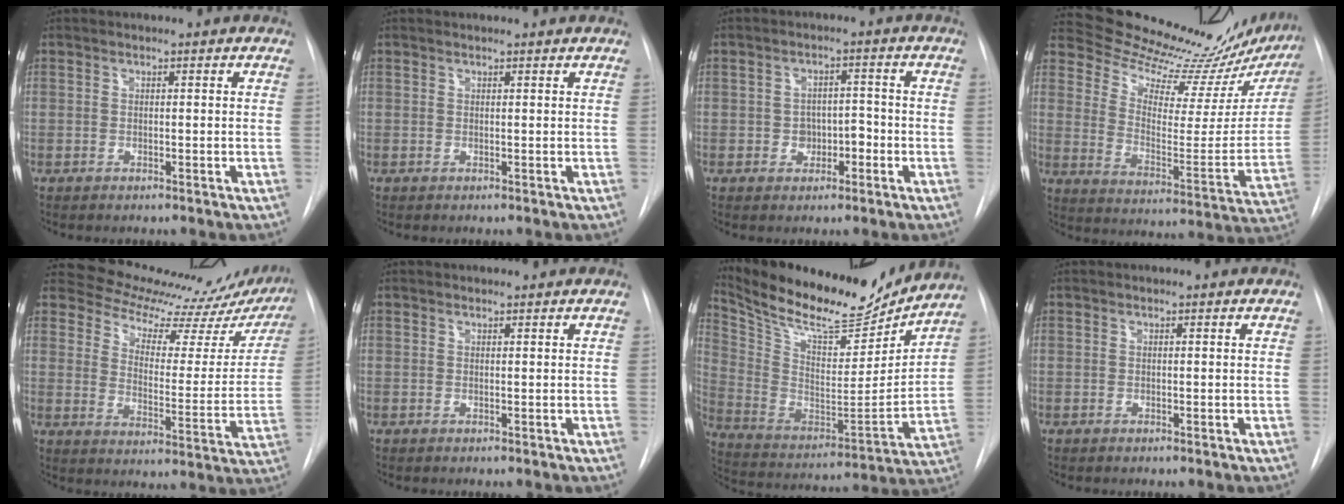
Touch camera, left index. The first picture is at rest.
{"total": 0.9, "force": [0.9, 0.1, 0.0], "torque": [-0.006, 0.009, 0.010]}
{"total": 3.7, "force": [-2.0, 2.7, 1.7], "torque": [-0.018, 0.007, -0.025]}
{"total": 22.5, "force": [21.8, 2.8, 4.6], "torque": [-0.077, -0.115, 0.289]}
{"total": 20.9, "force": [19.9, 4.8, 4.4], "torque": [-0.055, -0.081, 0.242]}
{"total": 0.5, "force": [-0.5, 0.0, -0.3], "torque": [0.002, -0.004, -0.005]}
{"total": 21.2, "force": [19.0, 4.8, 8.0], "torque": [-0.159, -0.025, 0.310]}
{"total": 0.0}